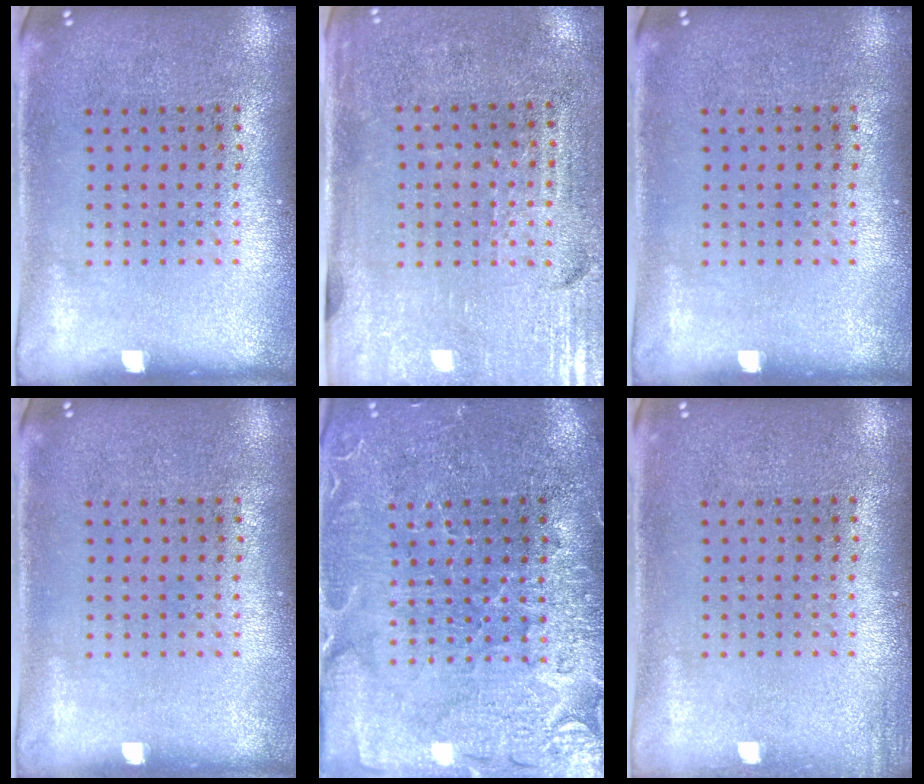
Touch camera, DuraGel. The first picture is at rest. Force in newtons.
{"total": 3.5, "press": 3.1, "slide": 1.5}
{"total": 0.0}
{"total": 0.0}
{"total": 3.6, "press": 3.5, "slide": 1.1}
{"total": 0.8, "press": 0.7, "slide": 0.1}